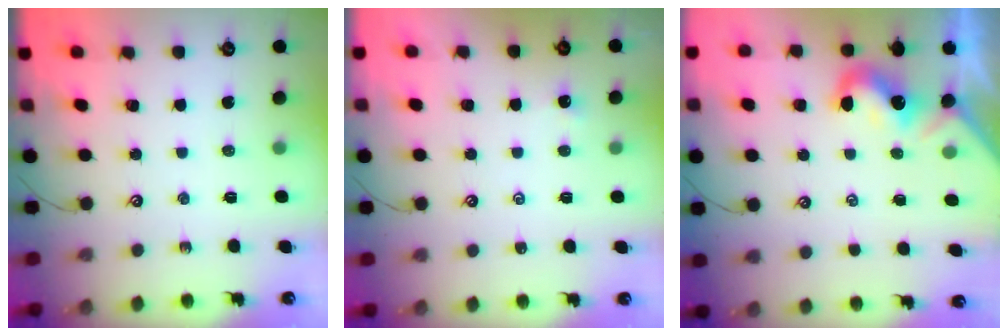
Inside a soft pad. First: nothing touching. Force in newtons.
{"total": 0.7, "press": 0.5, "slide": 0.6}
{"total": 0.8, "press": 0.7, "slide": 0.5}